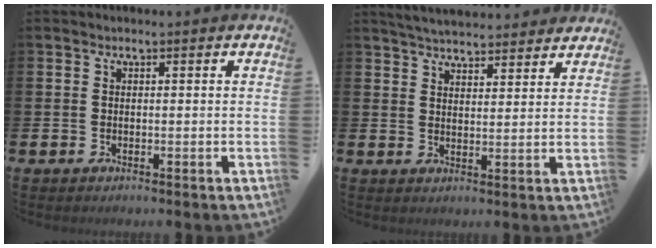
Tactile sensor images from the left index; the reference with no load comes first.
{"total": 4.6, "force": [4.6, 0.5, 0.4], "torque": [-0.019, -0.025, 0.083]}